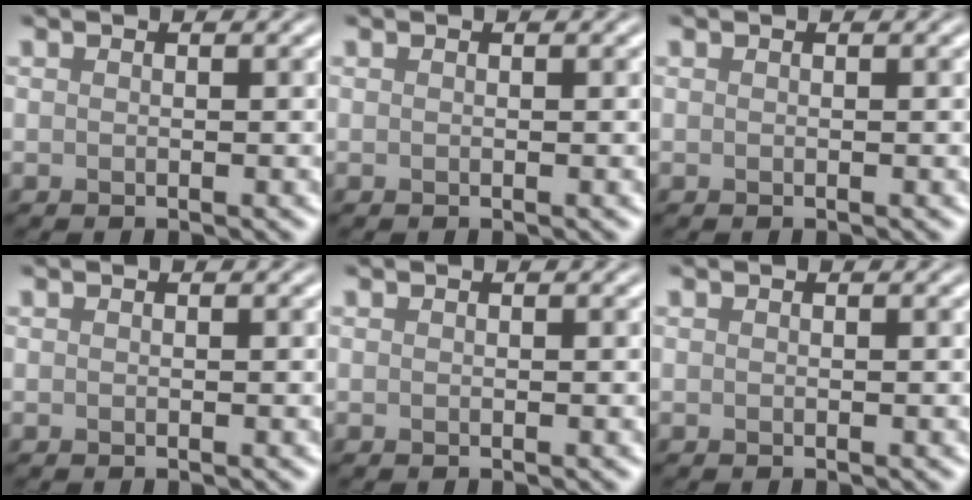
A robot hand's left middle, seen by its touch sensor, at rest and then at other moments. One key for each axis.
{"total": 0.0}
{"total": 0.0}
{"total": 0.0}
{"total": 0.0}
{"total": 0.0}